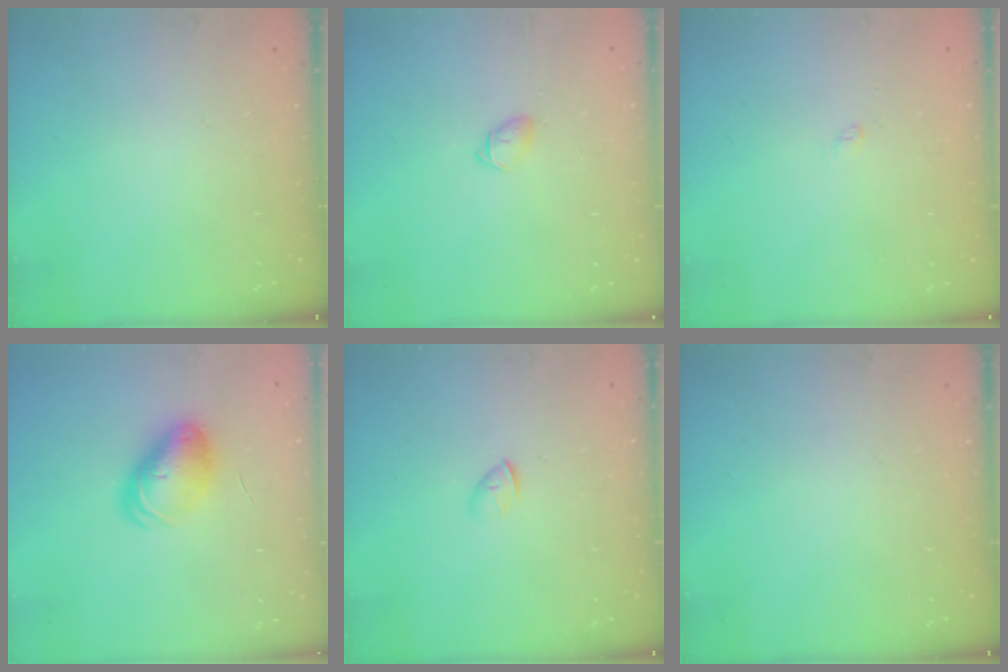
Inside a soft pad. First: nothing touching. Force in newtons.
{"total": 4.2, "press": 4.0, "slide": 1.0}
{"total": 1.9, "press": 1.9, "slide": 0.3}
{"total": 9.5, "press": 9.3, "slide": 1.6}
{"total": 1.7, "press": 1.6, "slide": 0.6}
{"total": 0.0}